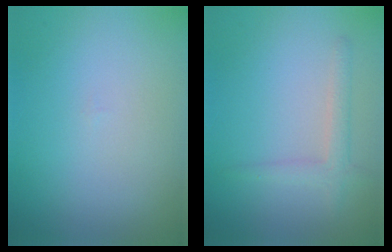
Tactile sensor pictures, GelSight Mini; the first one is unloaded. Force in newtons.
{"total": 2.0, "press": 1.9, "slide": 0.1}